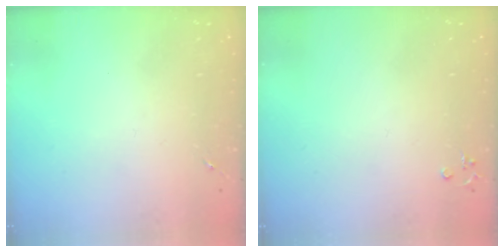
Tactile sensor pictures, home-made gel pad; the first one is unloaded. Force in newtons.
{"total": 3.3, "press": 3.3, "slide": 0.3}